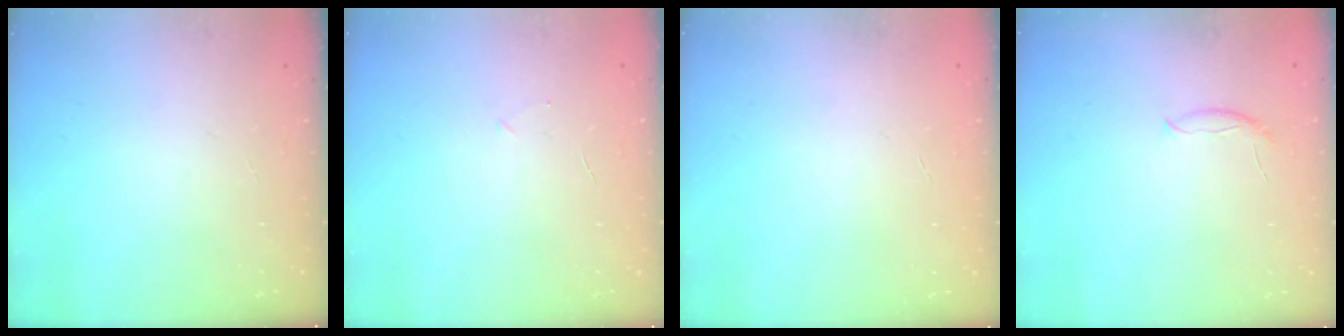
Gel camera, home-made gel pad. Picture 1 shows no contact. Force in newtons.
{"total": 2.5, "press": 2.3, "slide": 0.8}
{"total": 0.0}
{"total": 6.7, "press": 6.7, "slide": 0.8}